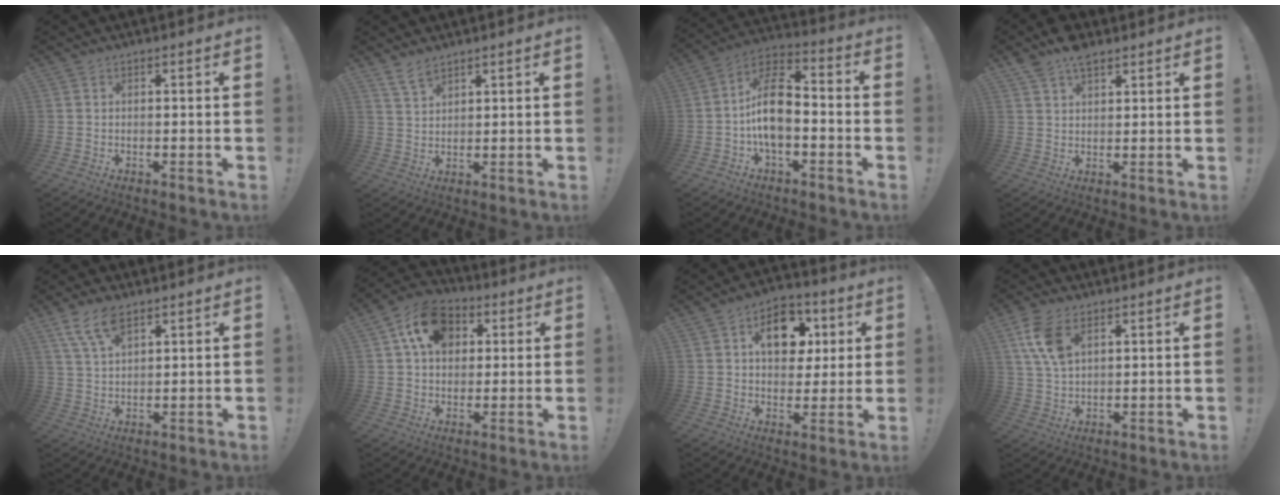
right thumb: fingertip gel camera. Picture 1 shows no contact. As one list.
[{"total": 5.2, "force": [4.2, 2.0, 2.1], "torque": [-0.039, -0.022, 0.080]}, {"total": 13.7, "force": [-2.6, 8.0, 10.8], "torque": [-0.188, 0.024, -0.042]}, {"total": 7.4, "force": [5.4, 3.7, 3.4], "torque": [-0.045, -0.025, 0.098]}, {"total": 8.3, "force": [5.3, 3.6, 5.4], "torque": [-0.098, -0.016, 0.100]}, {"total": 14.2, "force": [5.1, 10.6, 7.9], "torque": [-0.122, -0.006, 0.099]}, {"total": 13.5, "force": [4.3, 9.5, 8.5], "torque": [-0.103, -0.006, 0.076]}, {"total": 9.6, "force": [4.5, 5.7, 6.3], "torque": [-0.125, -0.010, 0.086]}]